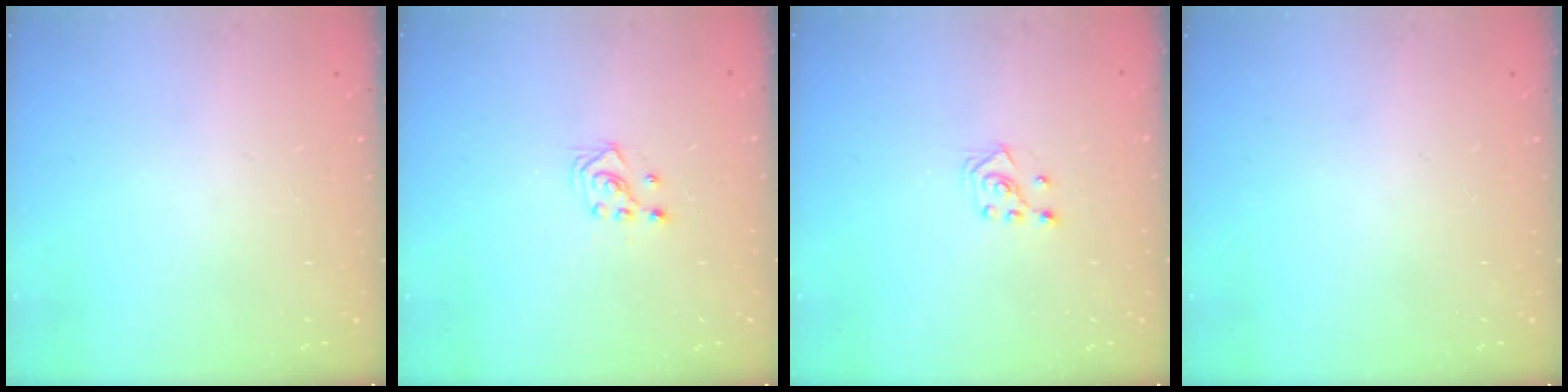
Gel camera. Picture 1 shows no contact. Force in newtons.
{"total": 2.9, "press": 2.7, "slide": 1.0}
{"total": 3.1, "press": 3.0, "slide": 0.7}
{"total": 0.0}